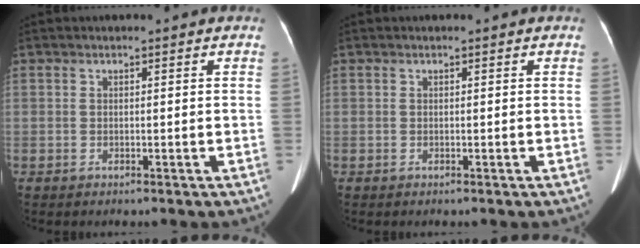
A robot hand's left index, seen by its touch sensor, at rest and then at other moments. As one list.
[{"total": 0.0}]